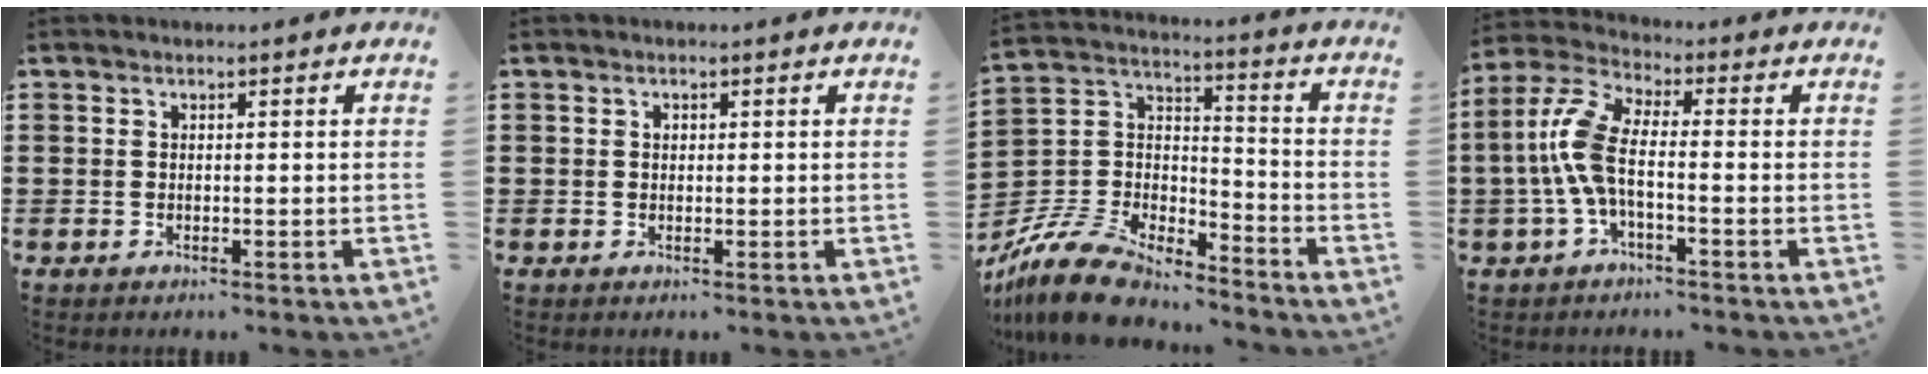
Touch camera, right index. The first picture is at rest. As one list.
[{"total": 0.5, "force": [0.2, 0.4, 0.2], "torque": [-0.005, 0.002, 0.005]}, {"total": 11.2, "force": [-10.0, 2.8, 4.0], "torque": [-0.108, 0.015, -0.207]}, {"total": 8.1, "force": [-1.0, 3.1, 7.4], "torque": [-0.184, -0.012, -0.027]}]